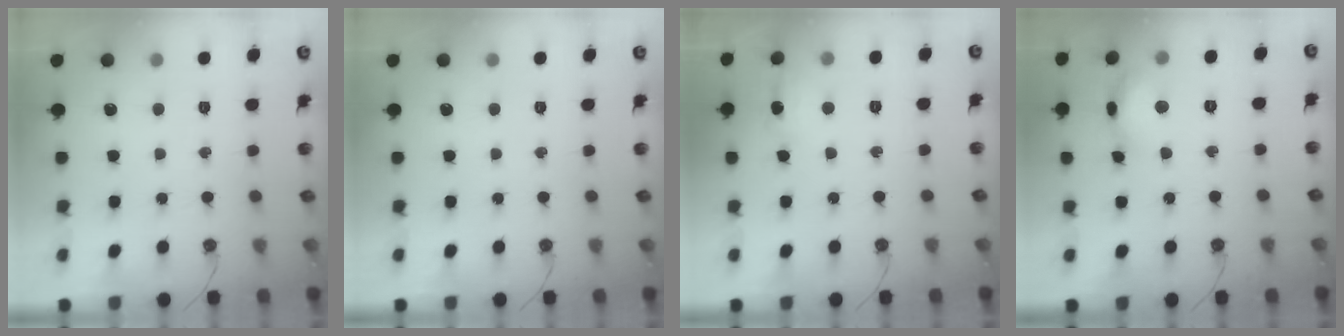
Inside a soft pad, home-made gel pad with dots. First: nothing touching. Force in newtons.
{"total": 0.0}
{"total": 7.2, "press": 7.2, "slide": 0.7}
{"total": 14.0, "press": 9.7, "slide": 10.0}